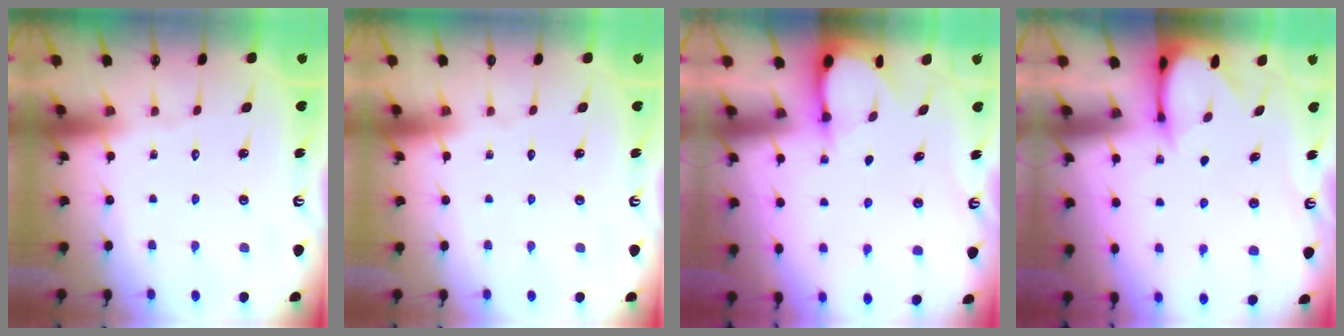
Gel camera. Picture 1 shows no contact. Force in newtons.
{"total": 0.0}
{"total": 3.1, "press": 3.1, "slide": 0.4}
{"total": 3.3, "press": 3.3, "slide": 0.3}